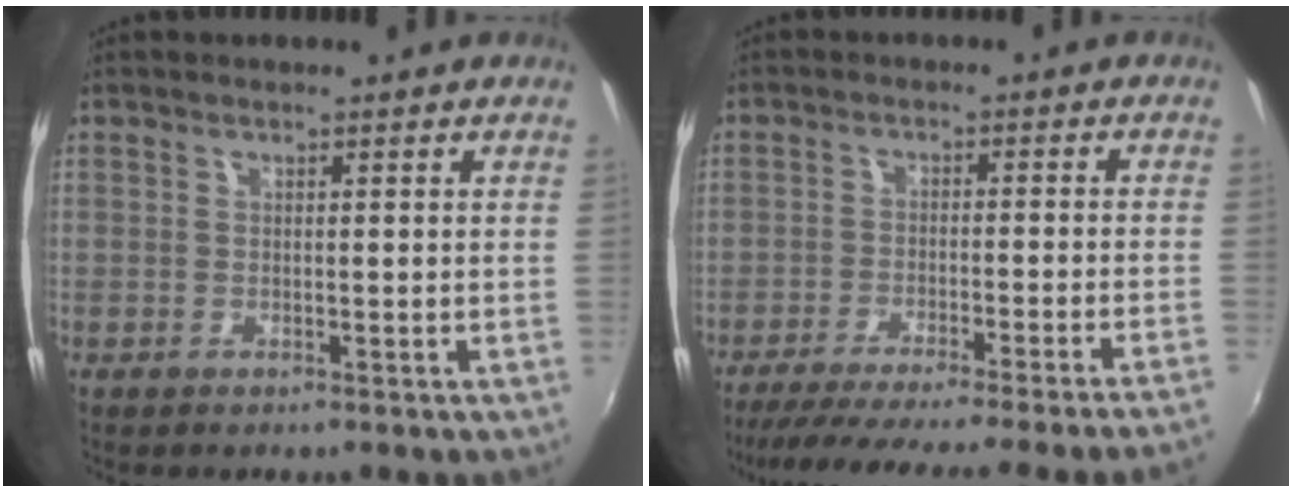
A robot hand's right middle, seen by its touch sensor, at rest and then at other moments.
{"total": 19.0, "force": [-17.2, -2.9, 7.6], "torque": [-0.130, -0.035, -0.251]}